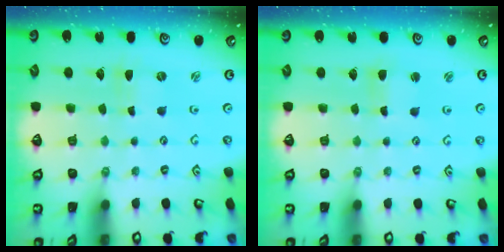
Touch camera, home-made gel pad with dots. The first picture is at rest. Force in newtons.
{"total": 2.2, "press": 2.2, "slide": 0.3}